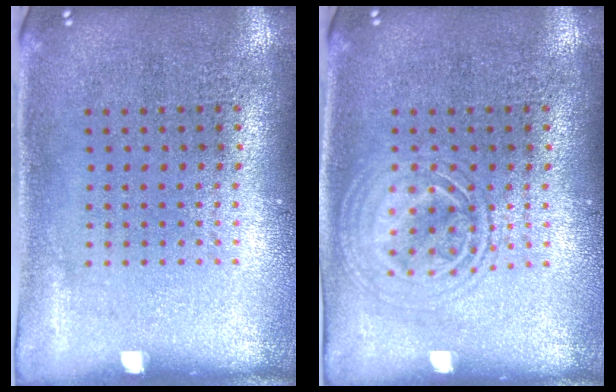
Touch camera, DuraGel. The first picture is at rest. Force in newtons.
{"total": 2.6, "press": 2.6, "slide": 0.3}